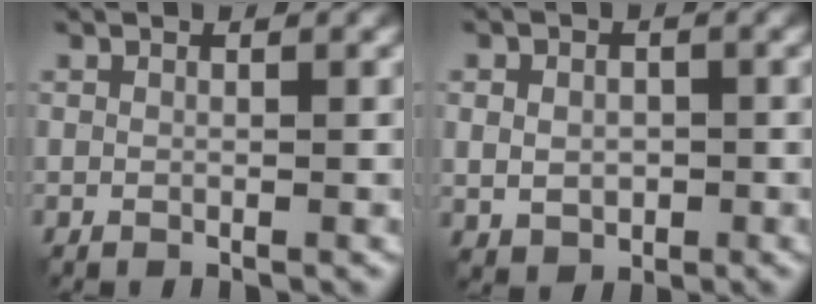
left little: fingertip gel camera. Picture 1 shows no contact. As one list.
[{"total": 3.0, "force": [-0.3, 2.4, 1.8], "torque": [-0.027, -0.005, -0.002]}]